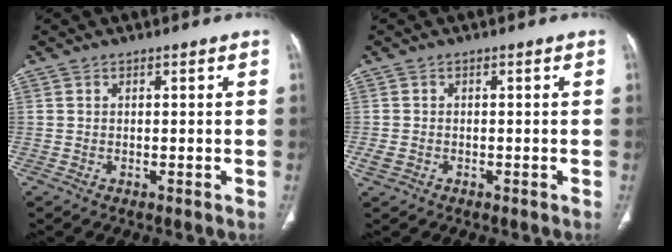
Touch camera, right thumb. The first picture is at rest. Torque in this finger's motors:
{"motor_torque": [2.24, 2.77, -0.06, -0.21, 0.05]}